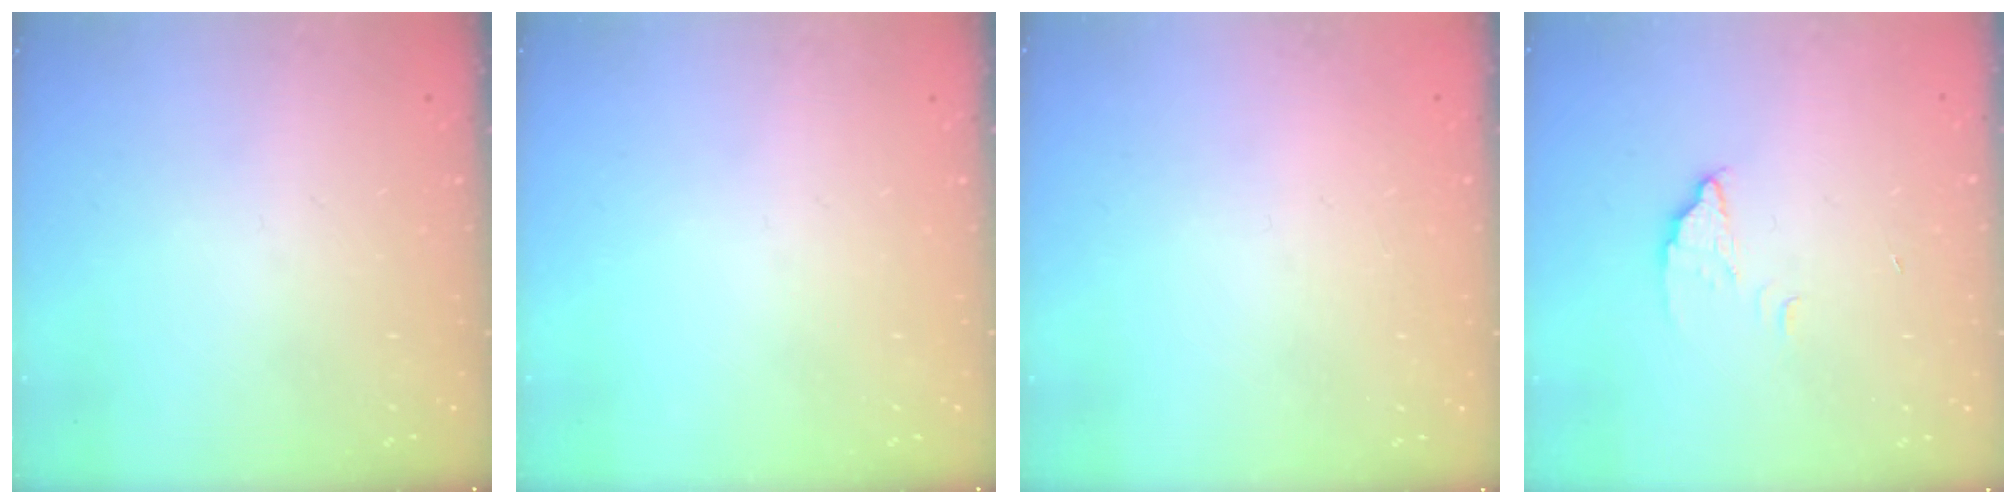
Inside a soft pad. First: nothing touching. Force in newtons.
{"total": 0.0}
{"total": 2.3, "press": 2.3, "slide": 0.1}
{"total": 2.2, "press": 2.2, "slide": 0.1}